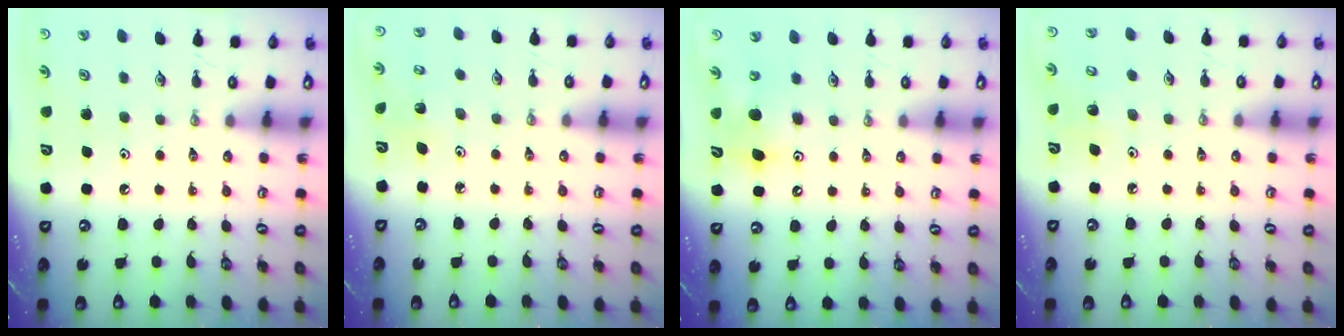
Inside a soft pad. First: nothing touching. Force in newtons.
{"total": 1.8, "press": 1.8, "slide": 0.1}
{"total": 8.7, "press": 8.7, "slide": 1.1}
{"total": 5.7, "press": 5.6, "slide": 1.1}